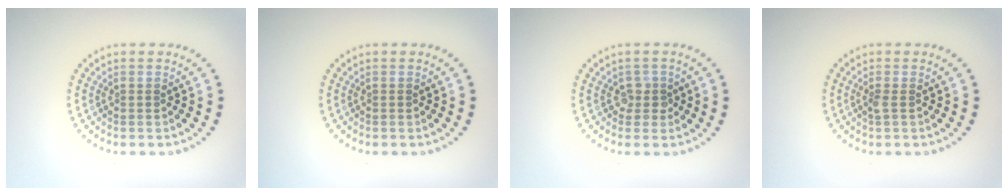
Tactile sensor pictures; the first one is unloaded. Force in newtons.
{"total": 0.0}
{"total": 1.3, "press": 1.1, "slide": 0.7}
{"total": 0.7, "press": 0.6, "slide": 0.3}